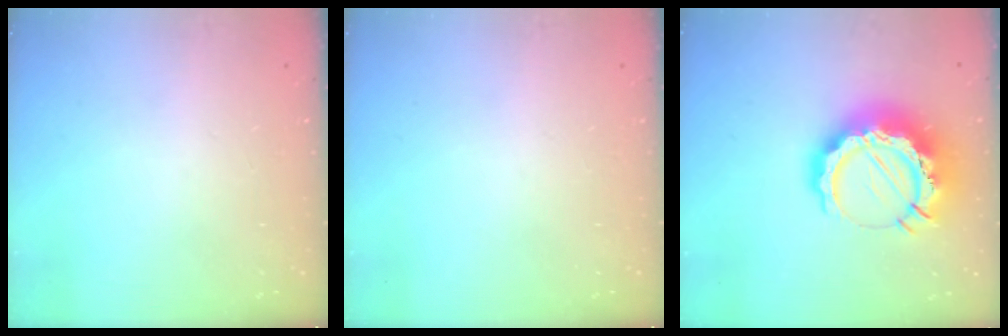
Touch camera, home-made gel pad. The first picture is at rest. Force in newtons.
{"total": 0.0}
{"total": 17.9, "press": 17.8, "slide": 2.2}